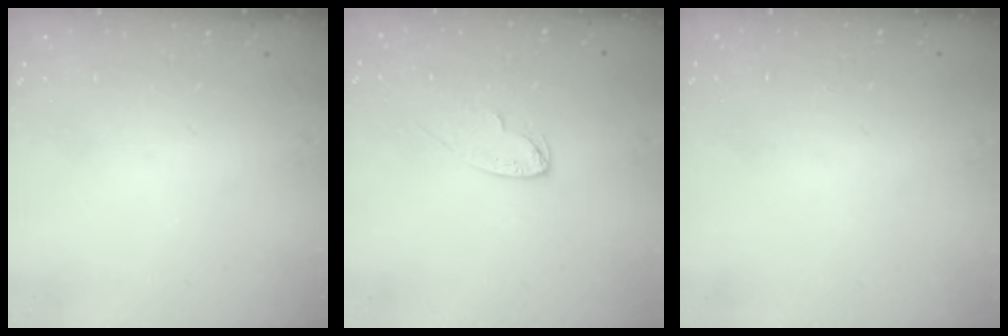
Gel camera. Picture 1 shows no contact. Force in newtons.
{"total": 4.2, "press": 4.1, "slide": 0.4}
{"total": 0.0}